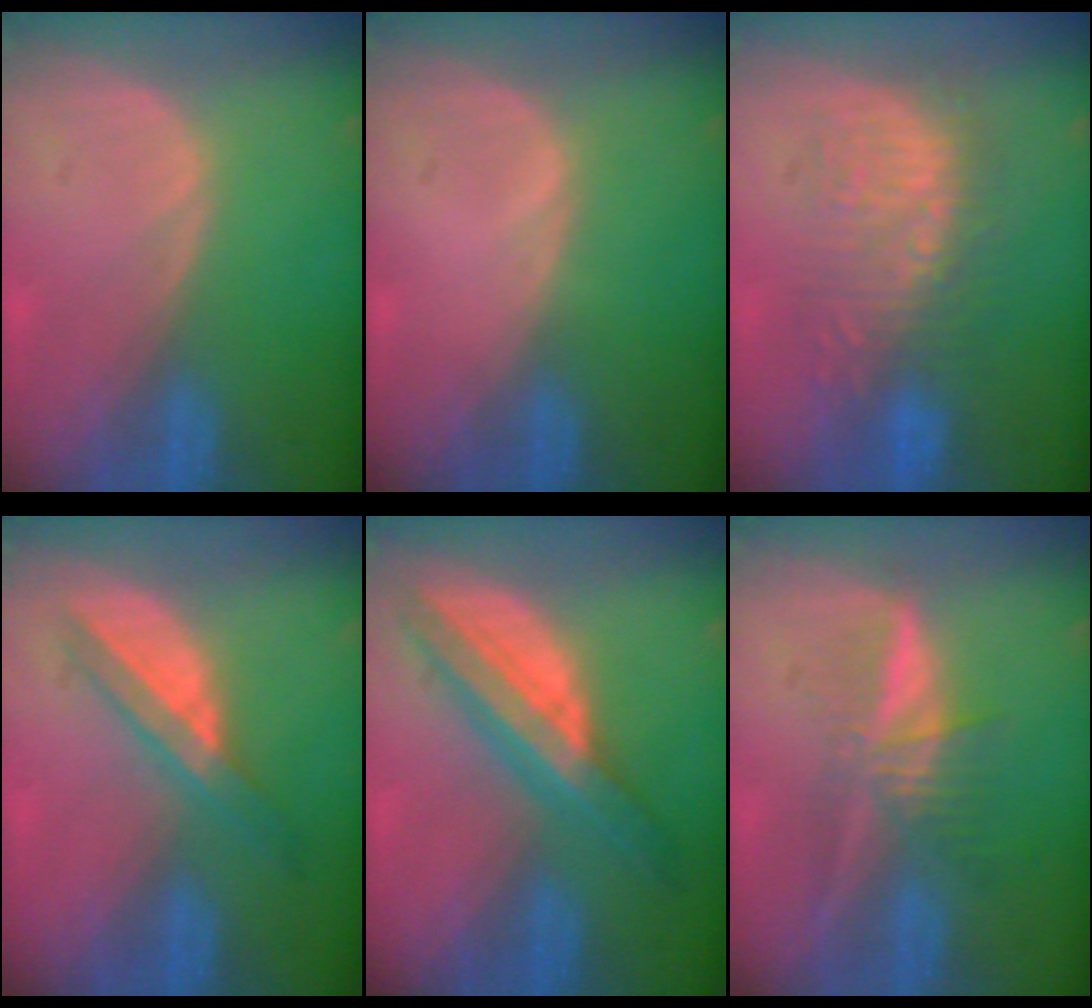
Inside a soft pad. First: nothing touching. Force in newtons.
{"total": 0.5, "press": 0.1, "slide": 0.5}
{"total": 8.6, "press": 8.5, "slide": 1.5}
{"total": 5.9, "press": 5.4, "slide": 2.6}
{"total": 8.1, "press": 8.1, "slide": 0.4}
{"total": 6.1, "press": 5.7, "slide": 2.1}